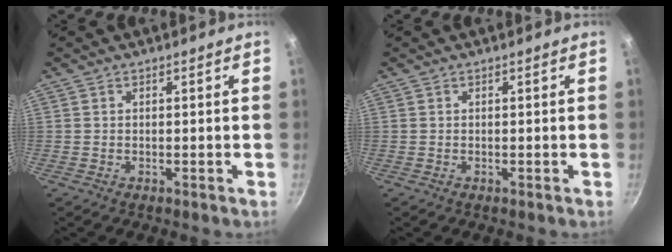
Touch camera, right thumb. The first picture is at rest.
{"total": 0.0}